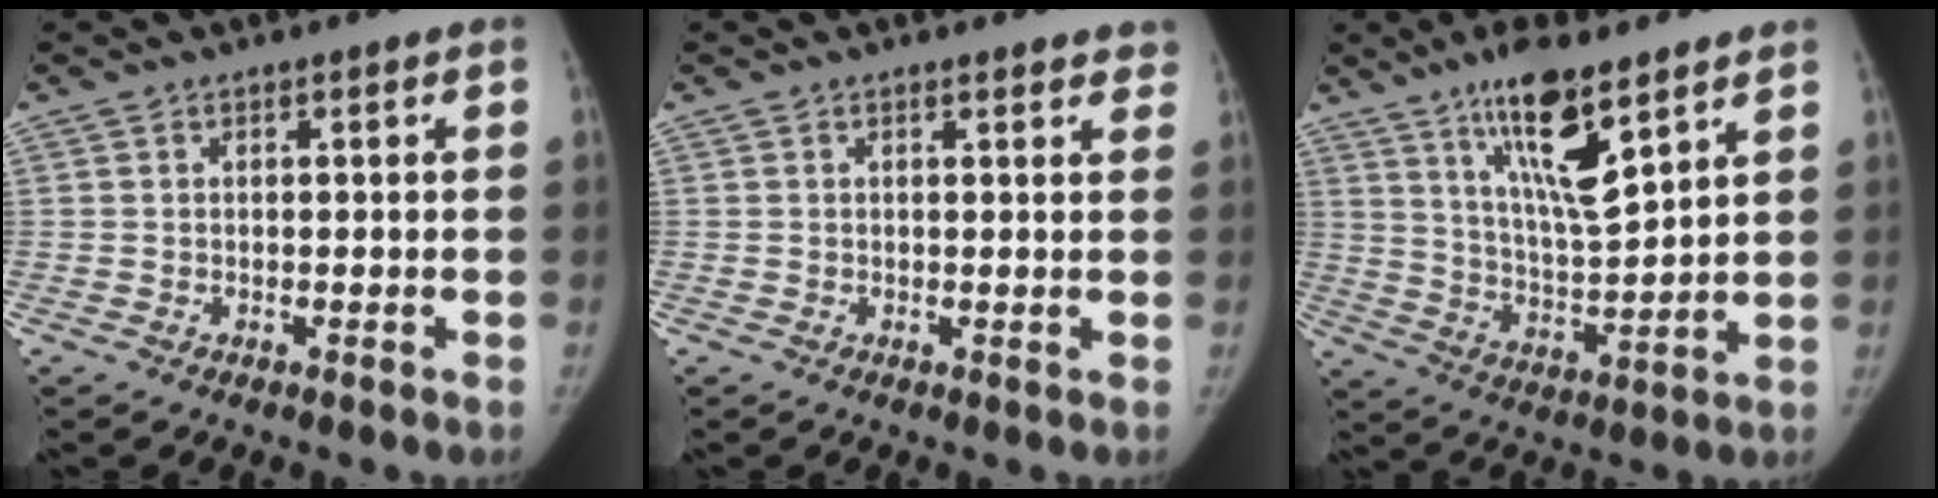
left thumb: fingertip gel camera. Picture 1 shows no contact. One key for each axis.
{"total": 3.1, "fx": 2.7, "fy": 0.9, "fz": 1.3, "tx": 0.004, "ty": -0.007, "tz": 0.023}
{"total": 13.9, "fx": 8.5, "fy": 3.2, "fz": 10.4, "tx": -0.172, "ty": -0.053, "tz": 0.161}